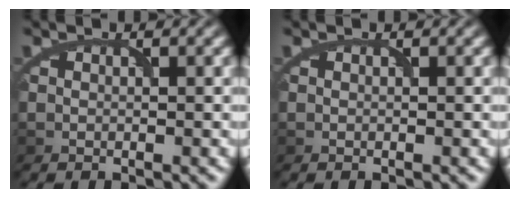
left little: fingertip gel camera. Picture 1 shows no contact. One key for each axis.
{"total": 0.0}